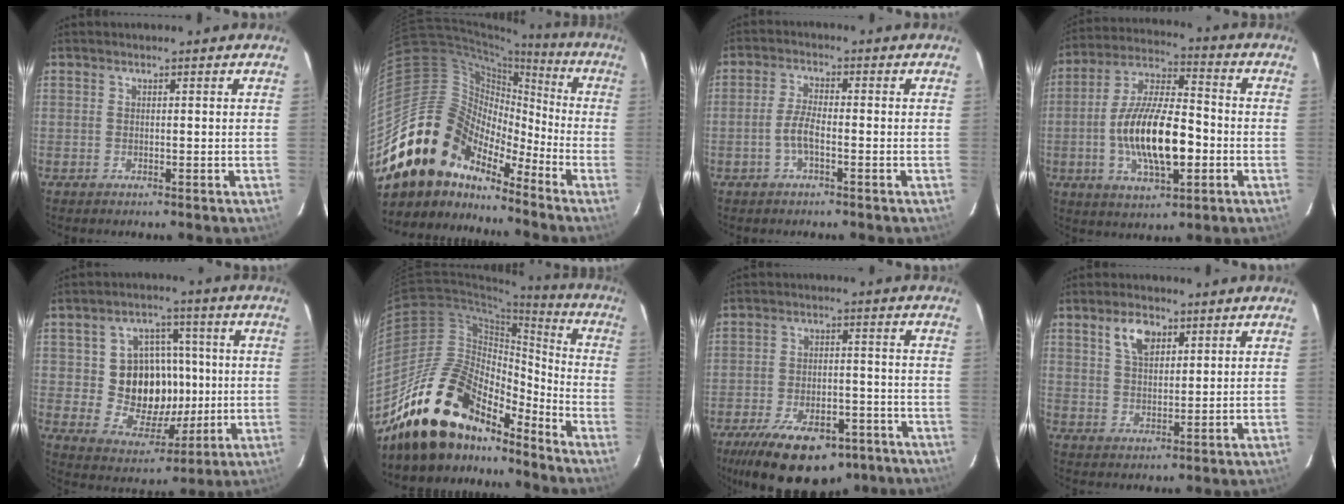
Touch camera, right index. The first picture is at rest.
{"total": 17.7, "force": [-13.5, 10.0, 5.7], "torque": [-0.106, 0.027, -0.249]}
{"total": 3.6, "force": [-1.5, 0.9, 3.1], "torque": [-0.072, 0.008, -0.030]}
{"total": 16.8, "force": [-3.7, 6.3, 15.1], "torque": [-0.290, 0.004, -0.066]}
{"total": 16.3, "force": [0.1, 12.6, 10.4], "torque": [-0.214, 0.012, 0.025]}
{"total": 21.1, "force": [-16.8, 8.5, 9.4], "torque": [-0.166, 0.018, -0.291]}
{"total": 19.2, "force": [-12.9, 8.8, 11.2], "torque": [-0.217, -0.013, -0.185]}
{"total": 5.8, "force": [3.1, 3.1, 3.9], "torque": [-0.067, 0.009, 0.059]}